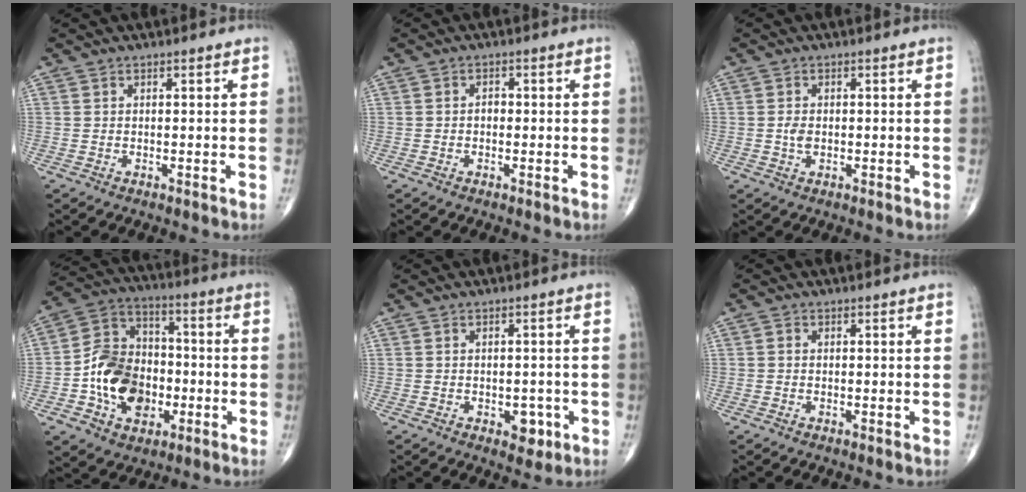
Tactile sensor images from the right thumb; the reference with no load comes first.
{"total": 1.3, "force": [-0.3, 0.9, 0.8], "torque": [-0.007, 0.003, -0.008]}
{"total": 3.3, "force": [-0.6, 2.3, 2.2], "torque": [-0.033, 0.005, -0.013]}
{"total": 16.2, "force": [-3.7, 12.0, 10.2], "torque": [-0.138, 0.035, -0.065]}
{"total": 3.7, "force": [-1.4, 2.3, 2.5], "torque": [-0.014, 0.003, -0.014]}
{"total": 0.5, "force": [-0.1, 0.4, 0.3], "torque": [-0.002, 0.001, -0.006]}